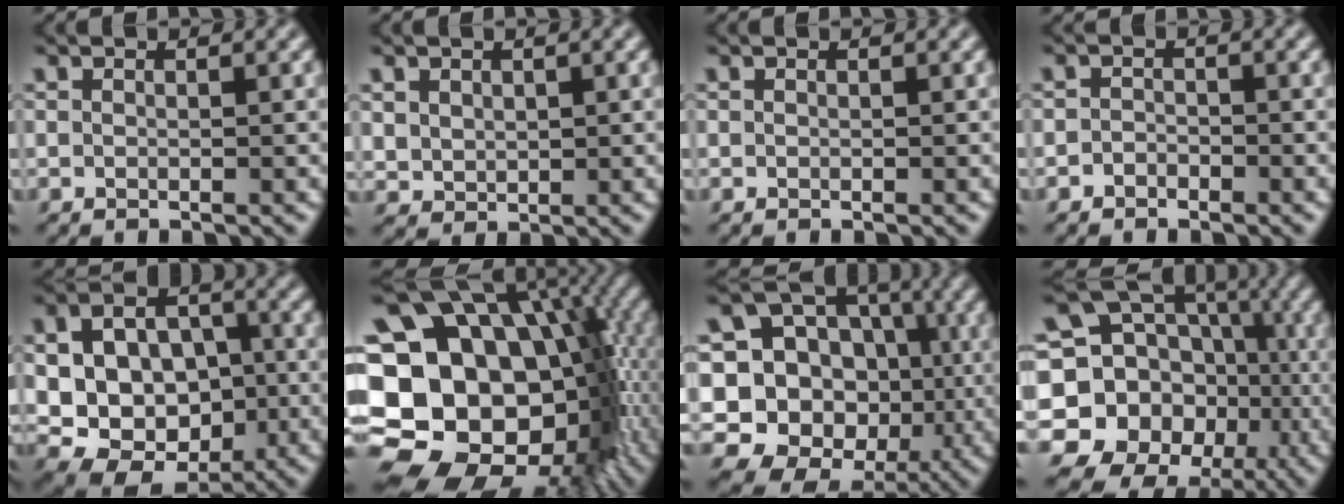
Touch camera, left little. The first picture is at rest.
{"total": 1.5, "force": [0.6, 1.3, 0.5], "torque": [-0.022, -0.005, 0.016]}
{"total": 0.0}
{"total": 1.1, "force": [-0.8, 0.8, 0.1], "torque": [0.012, 0.002, -0.022]}
{"total": 13.4, "force": [-0.2, 10.7, 8.0], "torque": [-0.142, 0.014, -0.001]}
{"total": 22.9, "force": [-3.5, 18.5, 13.0], "torque": [-0.209, 0.014, -0.089]}
{"total": 15.7, "force": [-1.3, 14.1, 6.7], "torque": [-0.173, 0.025, -0.017]}
{"total": 19.3, "force": [-2.5, 17.1, 8.6], "torque": [-0.184, 0.003, -0.050]}